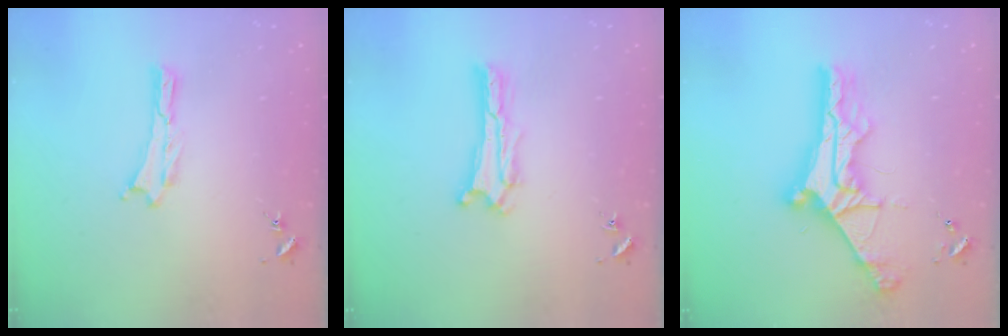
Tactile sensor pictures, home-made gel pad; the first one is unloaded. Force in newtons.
{"total": 0.7, "press": 0.6, "slide": 0.2}
{"total": 10.1, "press": 10.0, "slide": 1.1}